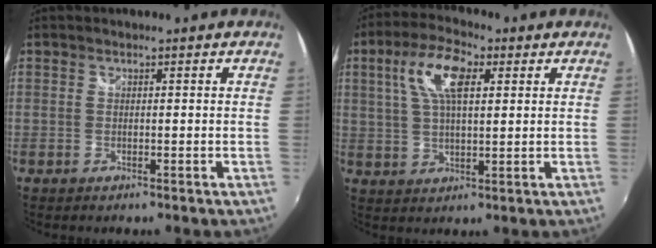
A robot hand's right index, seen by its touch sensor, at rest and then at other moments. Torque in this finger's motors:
{"motor_torque": [0.58, -0.19, 0.57, 0.14]}